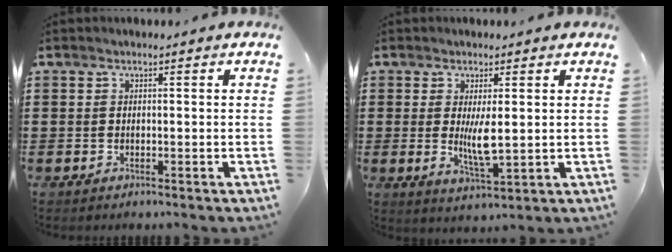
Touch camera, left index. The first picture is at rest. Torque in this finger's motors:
{"motor_torque": [1.38, -0.03, 0.64, 0.12]}